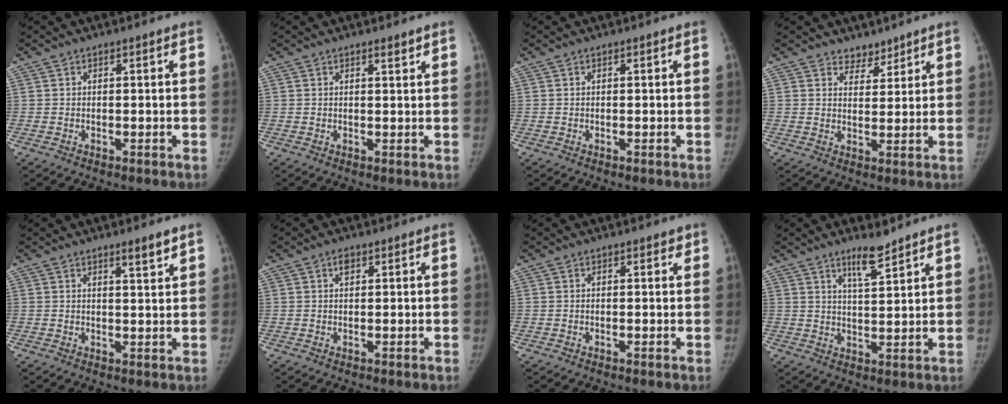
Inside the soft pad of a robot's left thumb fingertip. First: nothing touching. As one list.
[{"total": 1.3, "force": [1.1, 0.2, 0.8], "torque": [-0.010, -0.009, 0.018]}, {"total": 0.0}, {"total": 3.5, "force": [3.0, 1.9, 0.2], "torque": [0.023, -0.022, 0.045]}, {"total": 3.2, "force": [2.4, 0.2, 2.1], "torque": [-0.028, -0.020, 0.038]}, {"total": 1.5, "force": [0.8, 0.9, 1.0], "torque": [-0.011, 0.000, 0.011]}, {"total": 1.0, "force": [0.7, 0.5, 0.5], "torque": [-0.003, -0.003, 0.007]}, {"total": 5.4, "force": [4.2, 0.7, 3.2], "torque": [-0.047, -0.036, 0.072]}]